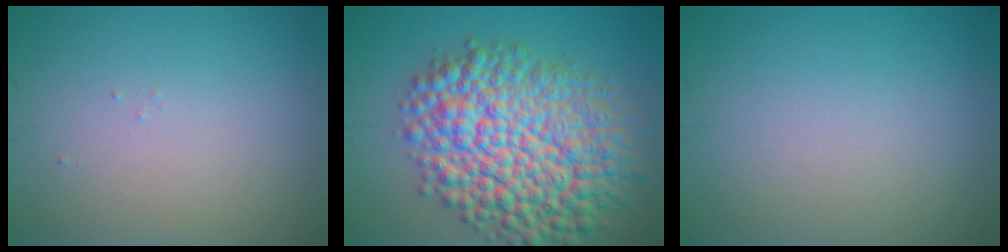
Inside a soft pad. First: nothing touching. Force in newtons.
{"total": 12.6, "press": 12.6, "slide": 0.4}
{"total": 0.0}